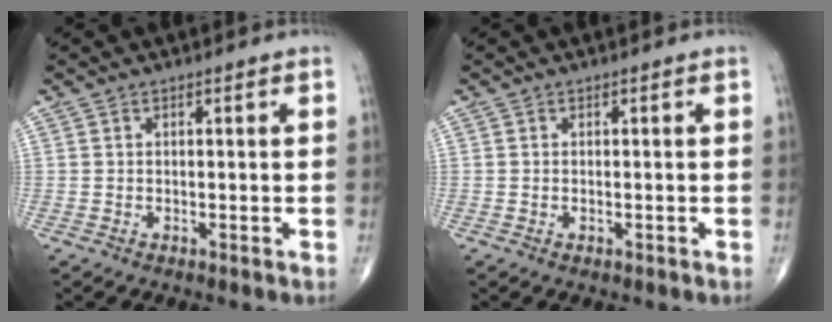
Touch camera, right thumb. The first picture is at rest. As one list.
[{"total": 0.6, "force": [-0.1, 0.3, 0.5], "torque": [-0.012, 0.000, -0.001]}]